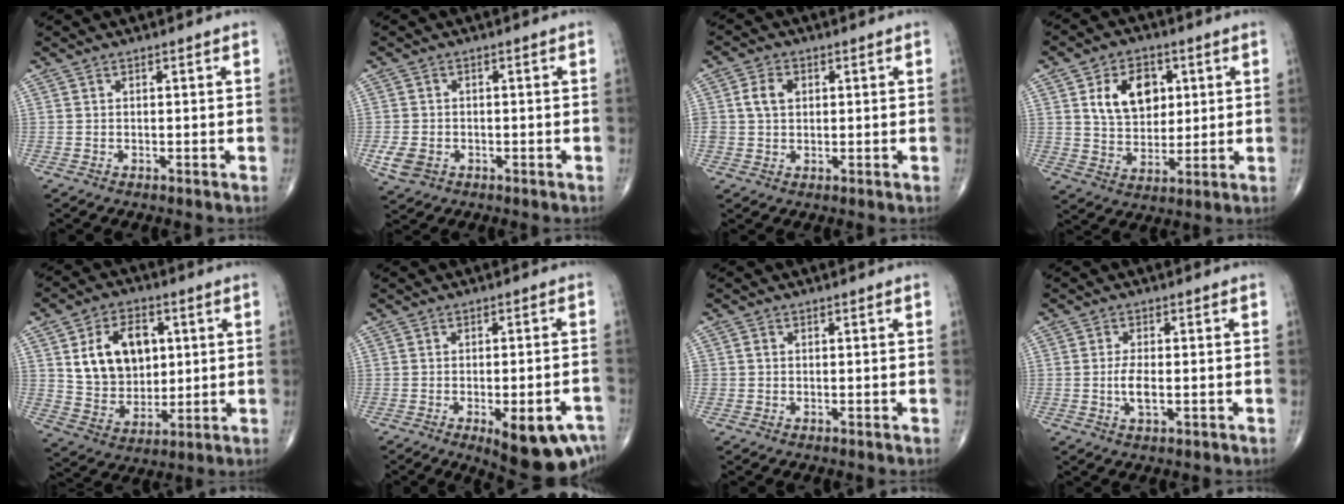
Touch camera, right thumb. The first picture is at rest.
{"total": 4.3, "force": [-1.4, 3.3, 2.4], "torque": [-0.048, -0.001, -0.019]}
{"total": 4.5, "force": [0.9, 3.4, 2.8], "torque": [-0.048, 0.003, 0.015]}
{"total": 11.6, "force": [3.6, 8.2, 7.4], "torque": [-0.085, -0.012, 0.067]}
{"total": 14.3, "force": [3.5, 10.3, 9.3], "torque": [-0.115, -0.011, 0.069]}
{"total": 12.8, "force": [-6.6, 4.5, 10.0], "torque": [-0.089, 0.021, -0.076]}
{"total": 1.0, "force": [0.0, 0.9, 0.3], "torque": [0.000, 0.002, -0.001]}
{"total": 3.9, "force": [-0.6, 1.6, 3.5], "torque": [-0.070, -0.004, -0.012]}